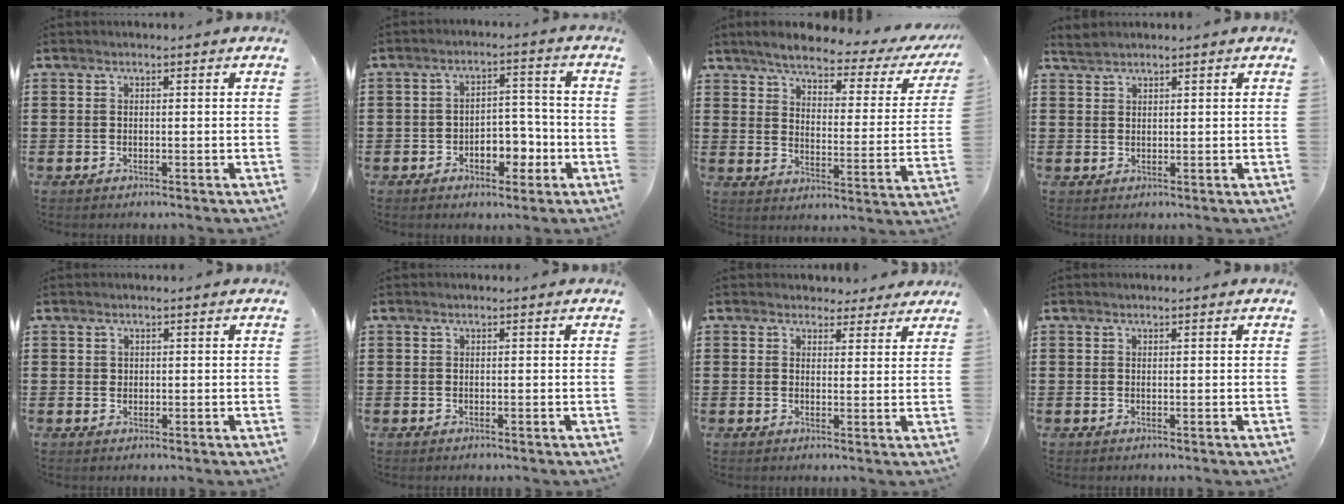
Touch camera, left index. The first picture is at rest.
{"total": 5.2, "force": [-2.4, 3.4, 3.2], "torque": [-0.050, 0.010, -0.047]}
{"total": 4.9, "force": [3.9, 1.0, 2.7], "torque": [-0.066, -0.022, 0.059]}
{"total": 1.7, "force": [1.5, 0.8, 0.1], "torque": [-0.007, 0.004, 0.032]}
{"total": 0.8, "force": [0.4, 0.7, 0.2], "torque": [-0.006, 0.004, 0.009]}
{"total": 0.0}
{"total": 2.8, "force": [2.4, 1.3, 0.2], "torque": [-0.013, 0.003, 0.046]}
{"total": 0.0}